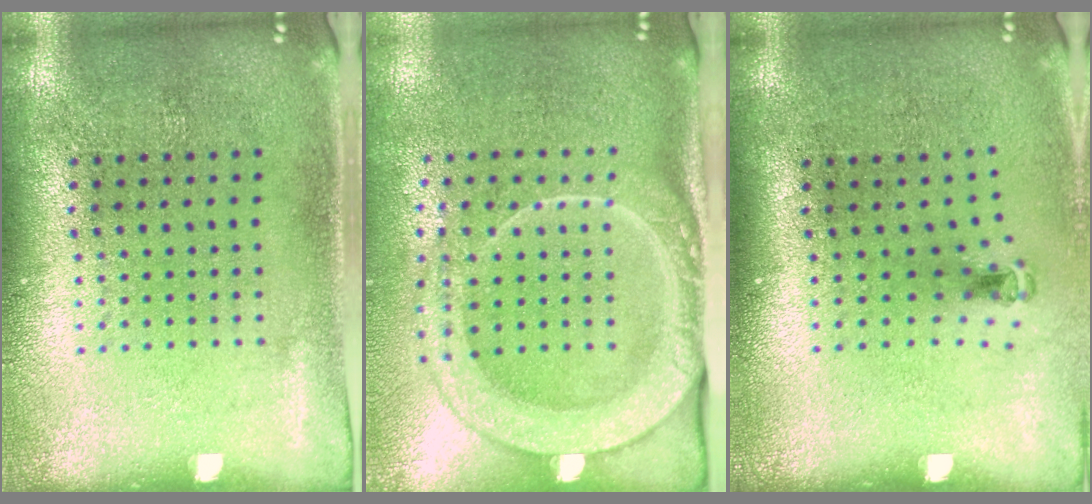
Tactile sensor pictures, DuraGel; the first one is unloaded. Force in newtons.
{"total": 2.5, "press": 2.0, "slide": 1.5}
{"total": 0.6, "press": 0.3, "slide": 0.5}